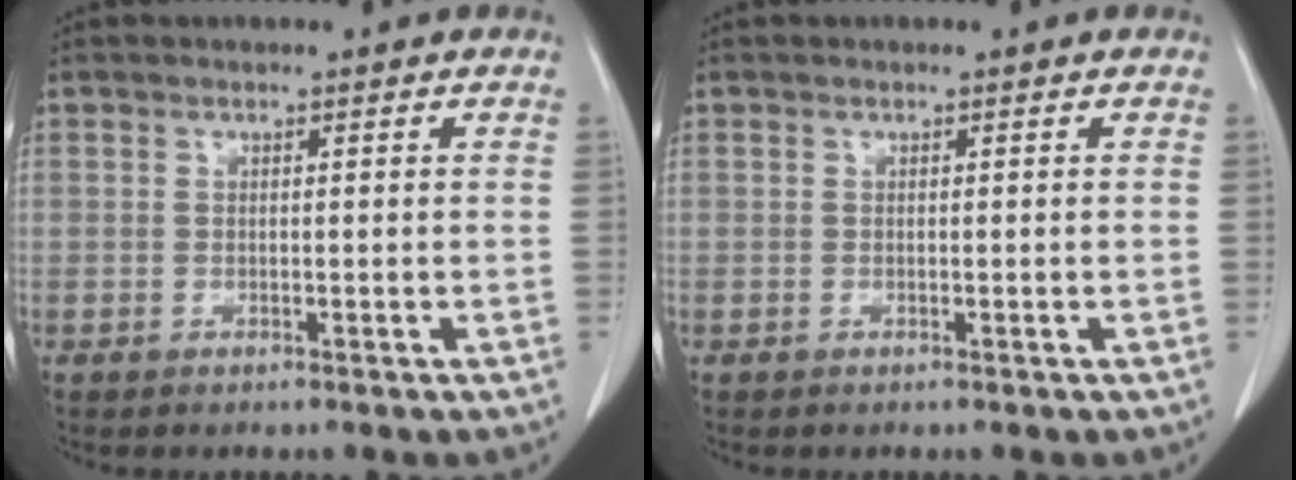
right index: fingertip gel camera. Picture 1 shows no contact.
{"total": 0.0}